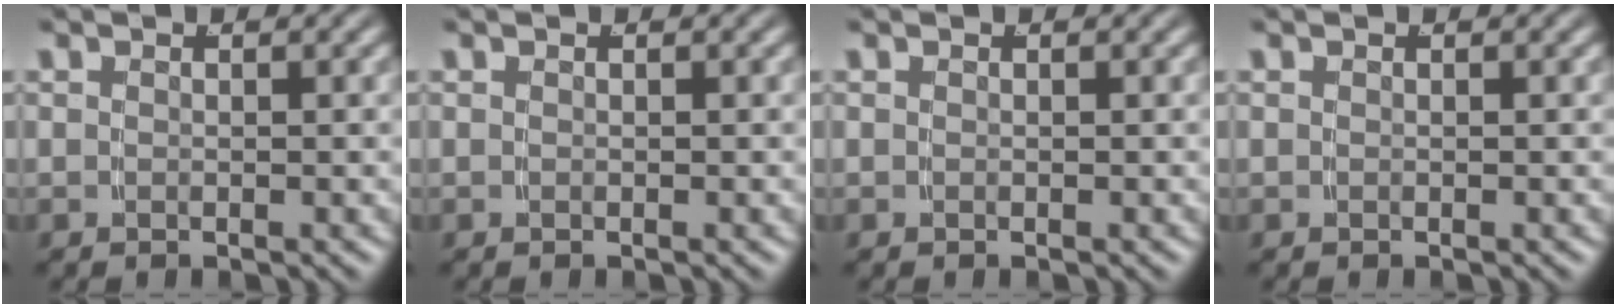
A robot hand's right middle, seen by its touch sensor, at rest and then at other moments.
{"total": 0.0}
{"total": 0.0}
{"total": 0.0}